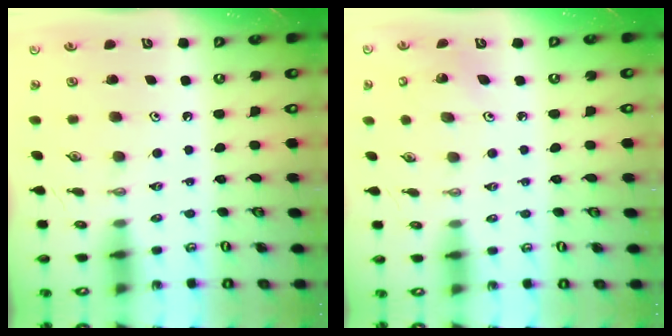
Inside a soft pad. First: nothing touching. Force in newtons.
{"total": 4.1, "press": 4.0, "slide": 1.1}